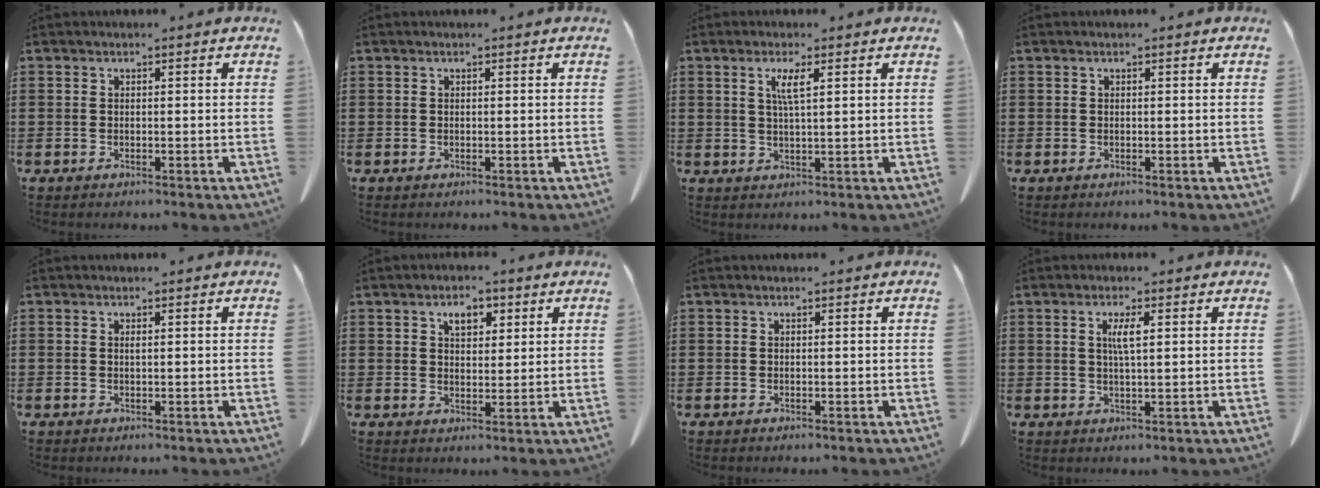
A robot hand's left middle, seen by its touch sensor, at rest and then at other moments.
{"total": 0.0}
{"total": 3.2, "force": [1.2, 0.3, 2.9], "torque": [-0.060, 0.001, 0.019]}
{"total": 0.0}
{"total": 0.0}
{"total": 3.7, "force": [2.1, 2.0, 2.4], "torque": [-0.039, 0.005, 0.031]}
{"total": 0.0}
{"total": 2.9, "force": [0.8, 0.4, 2.7], "torque": [-0.056, 0.003, 0.012]}